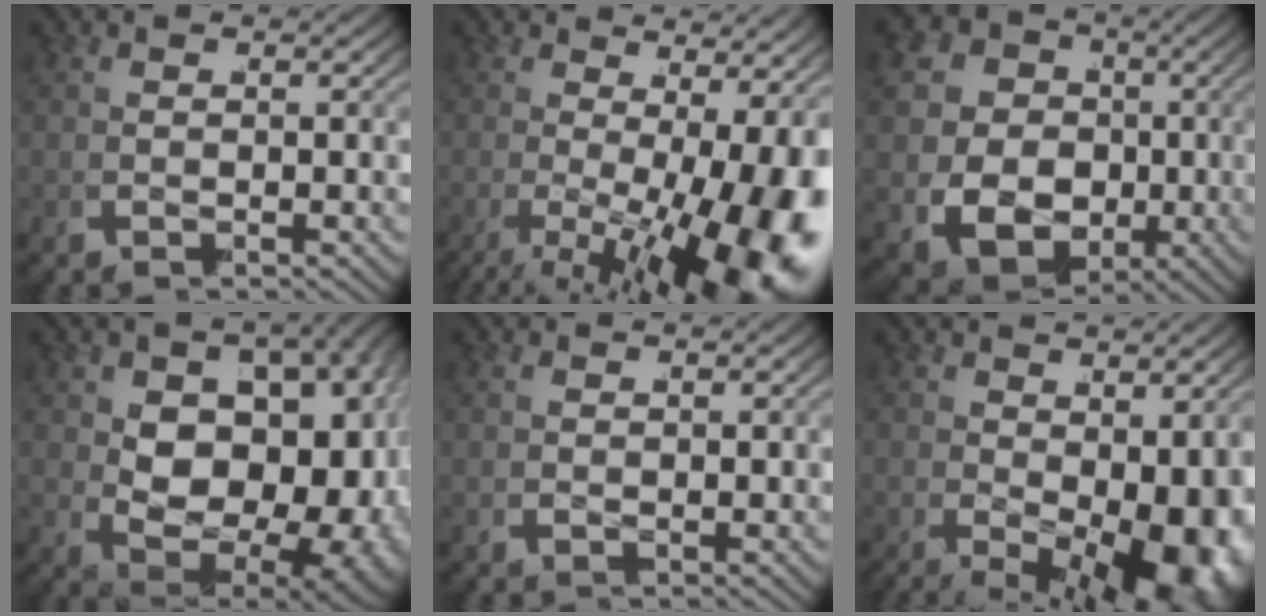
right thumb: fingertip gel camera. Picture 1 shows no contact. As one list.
[{"total": 14.4, "force": [-3.7, 7.7, 11.6], "torque": [-0.192, -0.059, -0.029]}, {"total": 20.0, "force": [0.7, 16.8, 10.9], "torque": [-0.249, -0.055, 0.015]}, {"total": 18.2, "force": [-1.7, 12.2, 13.4], "torque": [-0.243, -0.067, 0.007]}, {"total": 0.0}, {"total": 12.7, "force": [-3.1, 7.3, 9.9], "torque": [-0.147, -0.043, -0.029]}]